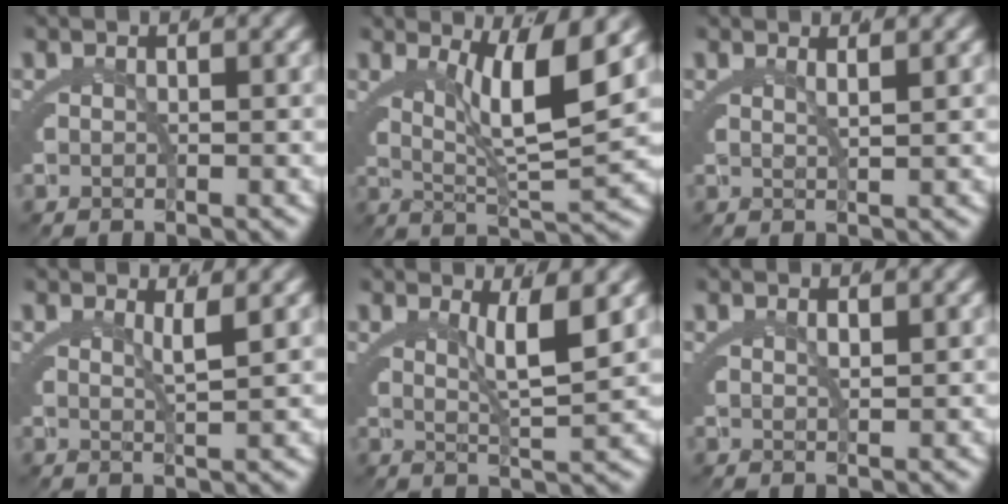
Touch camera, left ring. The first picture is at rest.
{"total": 6.7, "force": [2.7, 1.1, 6.1], "torque": [-0.098, -0.004, 0.048]}
{"total": 1.8, "force": [1.4, -0.8, 0.8], "torque": [-0.013, -0.004, 0.029]}
{"total": 2.0, "force": [1.4, -1.0, 1.1], "torque": [-0.015, -0.008, 0.029]}
{"total": 3.6, "force": [1.9, -0.4, 3.0], "torque": [-0.048, -0.009, 0.041]}
{"total": 1.2, "force": [0.9, -0.3, 0.7], "torque": [-0.015, -0.004, 0.022]}